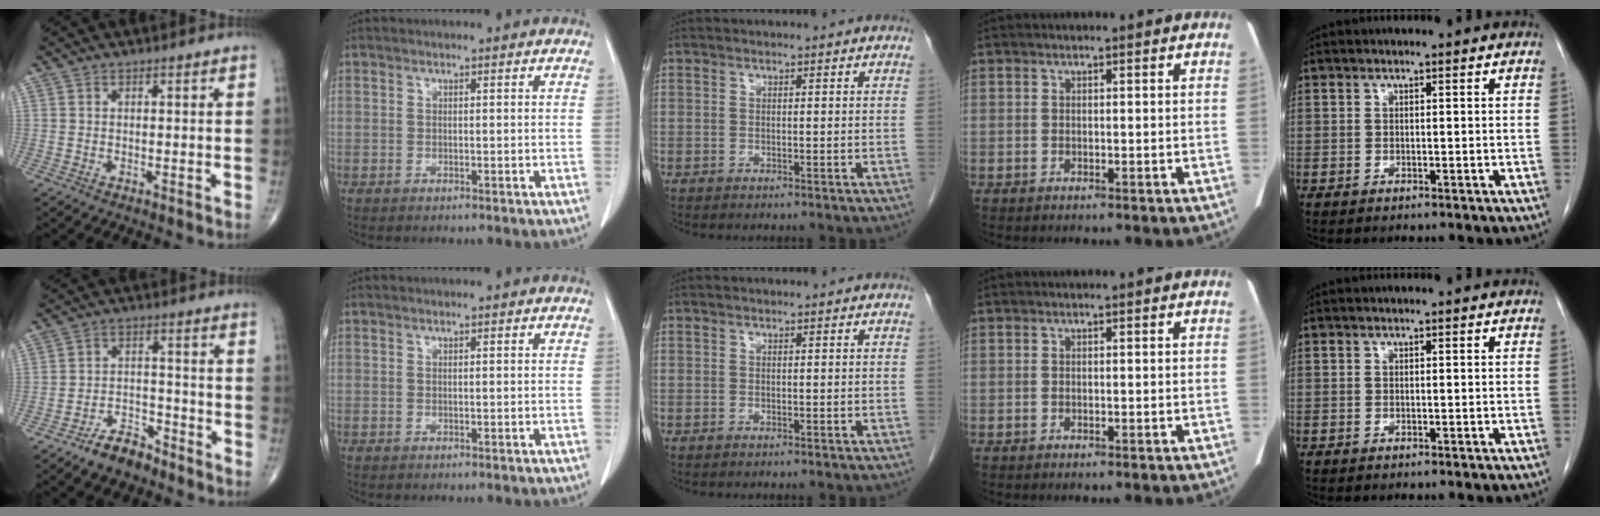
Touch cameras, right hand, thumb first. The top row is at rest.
{"thumb": {"total": 6.4, "force": [-5.2, 2.9, 2.4], "torque": [-0.028, 0.037, -0.095]}}